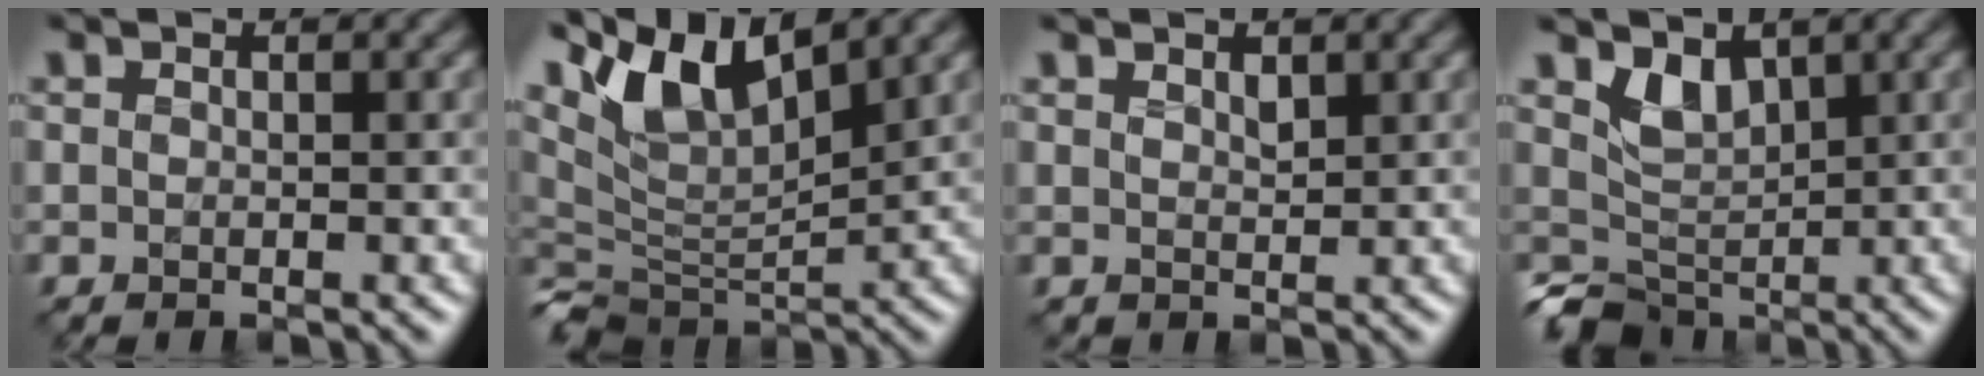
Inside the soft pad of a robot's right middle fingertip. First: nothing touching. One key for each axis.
{"total": 7.2, "fx": 4.8, "fy": 2.5, "fz": 4.8, "tx": -0.095, "ty": 0.003, "tz": 0.089}
{"total": 1.0, "fx": 0.7, "fy": 0.5, "fz": 0.5, "tx": -0.010, "ty": -0.002, "tz": 0.016}
{"total": 2.9, "fx": 0.3, "fy": 2.4, "fz": 1.5, "tx": -0.021, "ty": -0.009, "tz": 0.015}